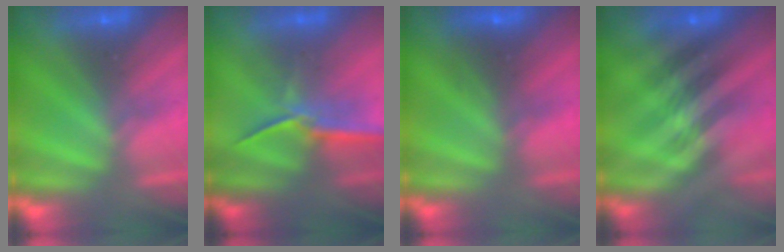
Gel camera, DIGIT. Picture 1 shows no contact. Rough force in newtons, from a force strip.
{"total": 1.2}
{"total": 2.4}
{"total": 2.3}